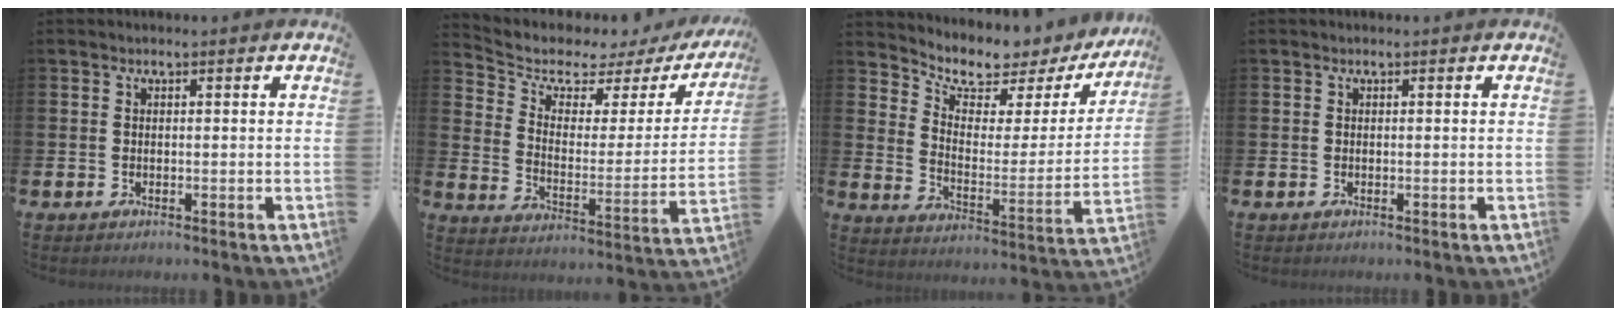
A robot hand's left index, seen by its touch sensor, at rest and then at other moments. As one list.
[{"total": 5.3, "force": [4.4, 2.4, 1.9], "torque": [-0.072, -0.033, 0.066]}, {"total": 6.3, "force": [5.7, 2.4, 1.6], "torque": [-0.065, -0.045, 0.092]}, {"total": 0.0}]